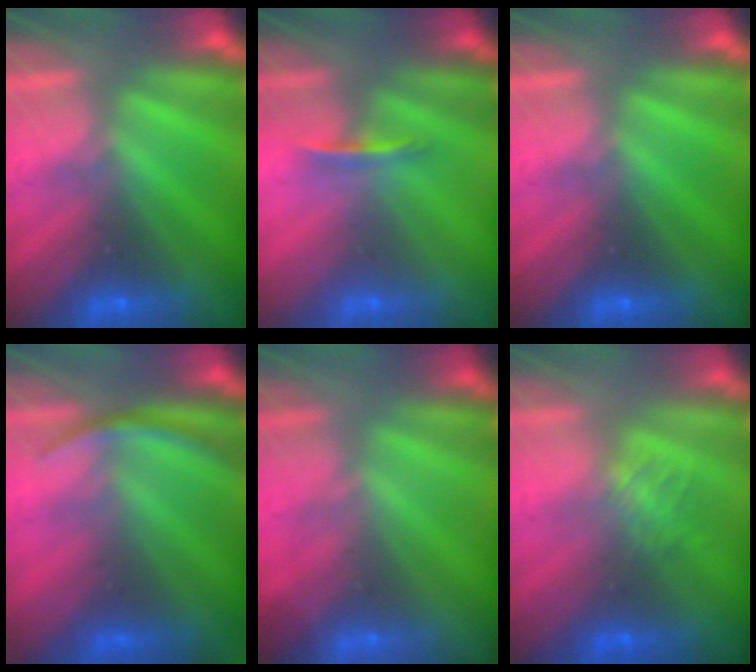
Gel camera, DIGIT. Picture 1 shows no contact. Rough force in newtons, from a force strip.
{"total": 1.2}
{"total": 0.0}
{"total": 2.9}
{"total": 1.8}
{"total": 1.3}